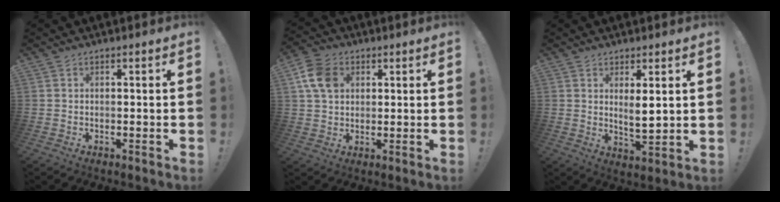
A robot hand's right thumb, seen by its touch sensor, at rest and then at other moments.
{"total": 10.1, "force": [3.1, 7.7, 5.7], "torque": [-0.106, 0.003, 0.062]}
{"total": 5.3, "force": [2.4, 1.0, 4.6], "torque": [-0.065, -0.022, 0.039]}